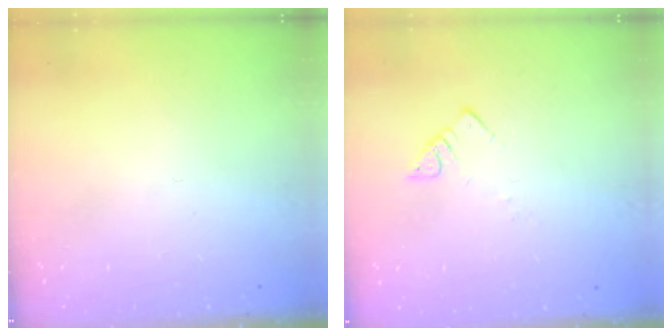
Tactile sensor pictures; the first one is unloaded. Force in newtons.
{"total": 3.4, "press": 3.3, "slide": 0.3}